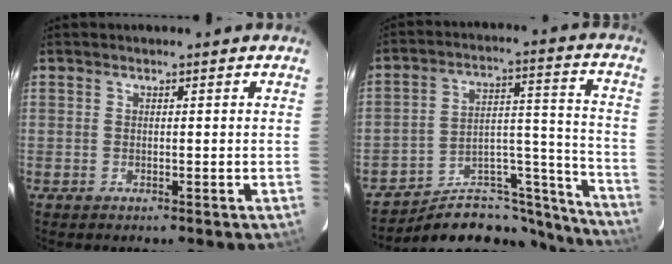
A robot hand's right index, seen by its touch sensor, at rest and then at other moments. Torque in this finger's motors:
{"motor_torque": [0.39, -1.67, -0.04, -0.11]}